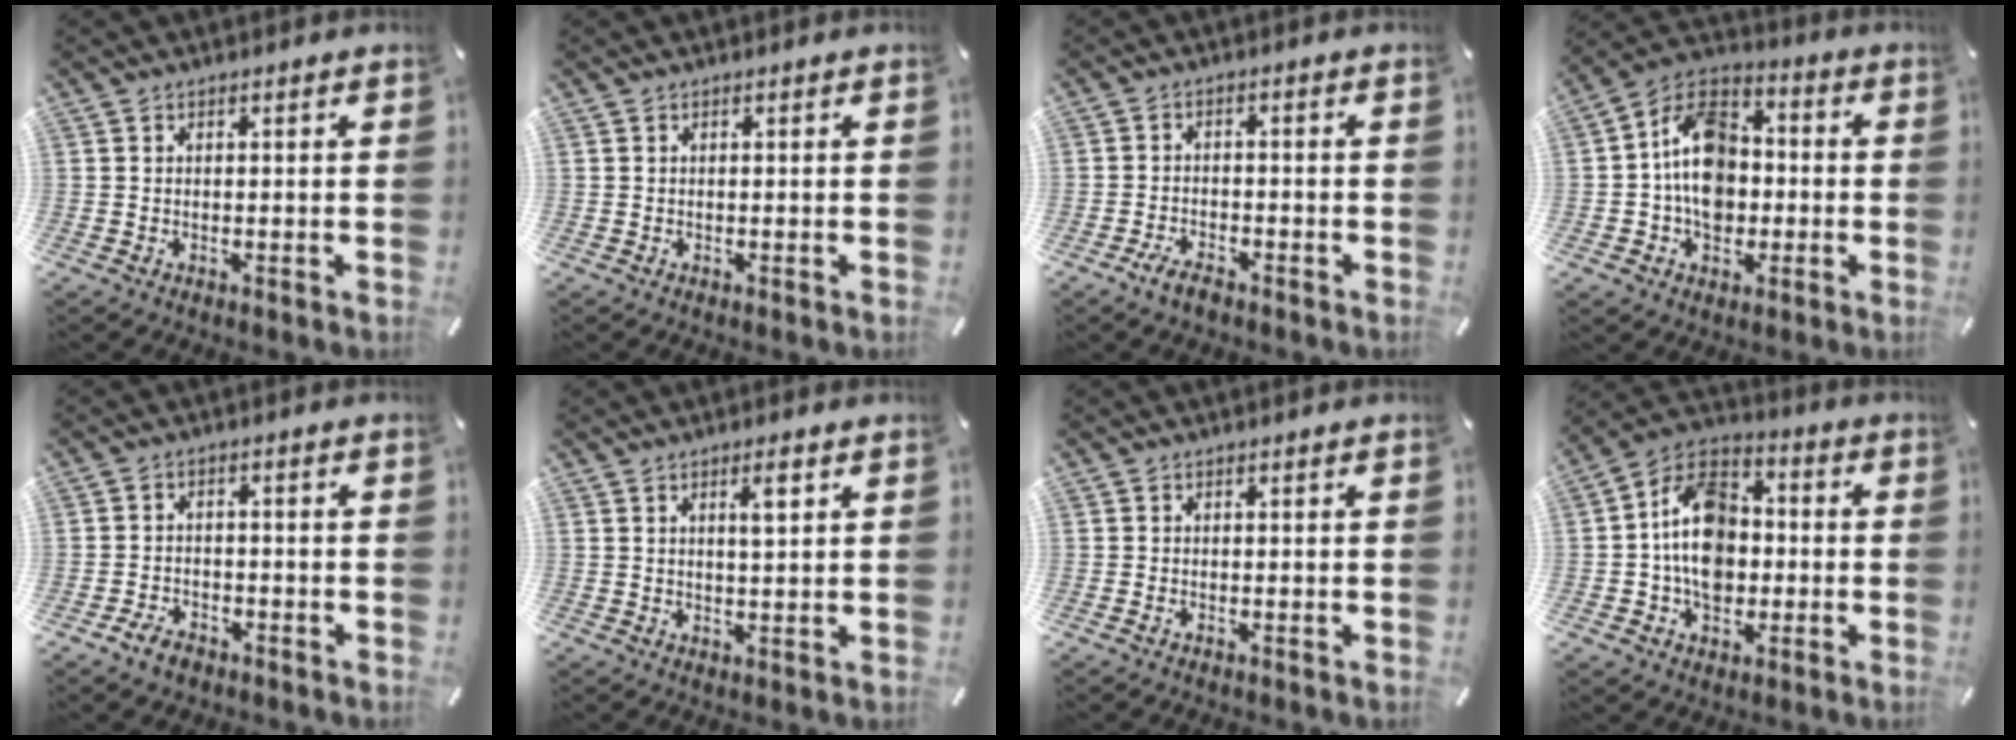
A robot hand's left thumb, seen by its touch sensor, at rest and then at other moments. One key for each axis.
{"total": 0.0}
{"total": 3.8, "fx": -3.0, "fy": 1.4, "fz": 1.9, "tx": -0.043, "ty": 0.014, "tz": -0.059}
{"total": 14.0, "fx": -1.7, "fy": 10.9, "fz": 8.6, "tx": -0.154, "ty": 0.027, "tz": -0.031}
{"total": 4.1, "fx": -3.0, "fy": 2.3, "fz": 1.7, "tx": -0.038, "ty": 0.015, "tz": -0.059}
{"total": 3.8, "fx": 1.8, "fy": 0.7, "fz": 3.3, "tx": -0.052, "ty": -0.004, "tz": 0.025}
{"total": 0.6, "fx": -0.3, "fy": 0.2, "fz": 0.5, "tx": -0.012, "ty": -0.003, "tz": -0.004}
{"total": 14.8, "fx": -1.9, "fy": 11.3, "fz": 9.4, "tx": -0.174, "ty": 0.025, "tz": -0.035}